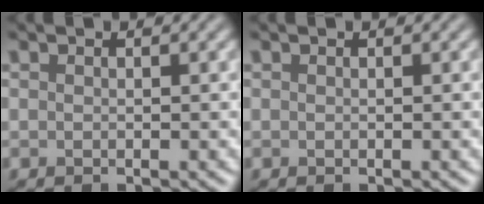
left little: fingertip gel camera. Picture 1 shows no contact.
{"total": 0.0}